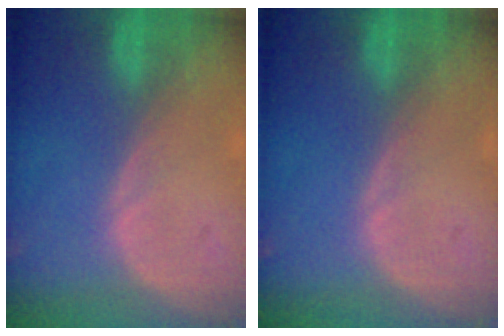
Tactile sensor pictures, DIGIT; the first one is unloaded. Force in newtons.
{"total": 0.0}